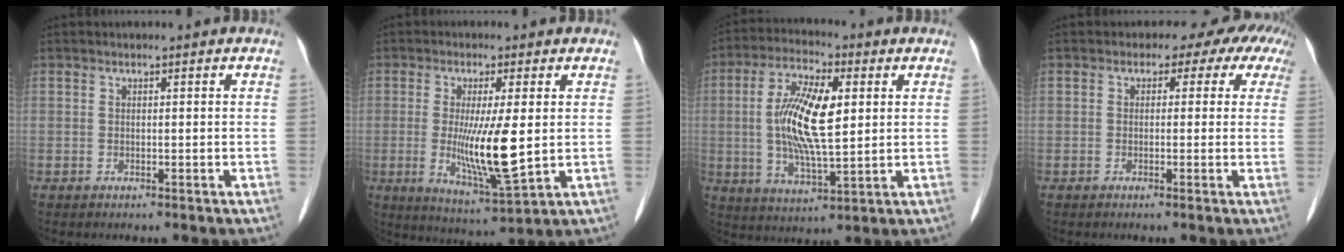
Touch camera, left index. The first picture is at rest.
{"total": 9.9, "force": [0.0, 1.2, 9.8], "torque": [-0.184, -0.028, 0.002]}
{"total": 12.4, "force": [1.7, 3.7, 11.7], "torque": [-0.234, 0.005, 0.028]}
{"total": 6.2, "force": [3.0, 3.9, 3.7], "torque": [-0.035, 0.031, 0.016]}